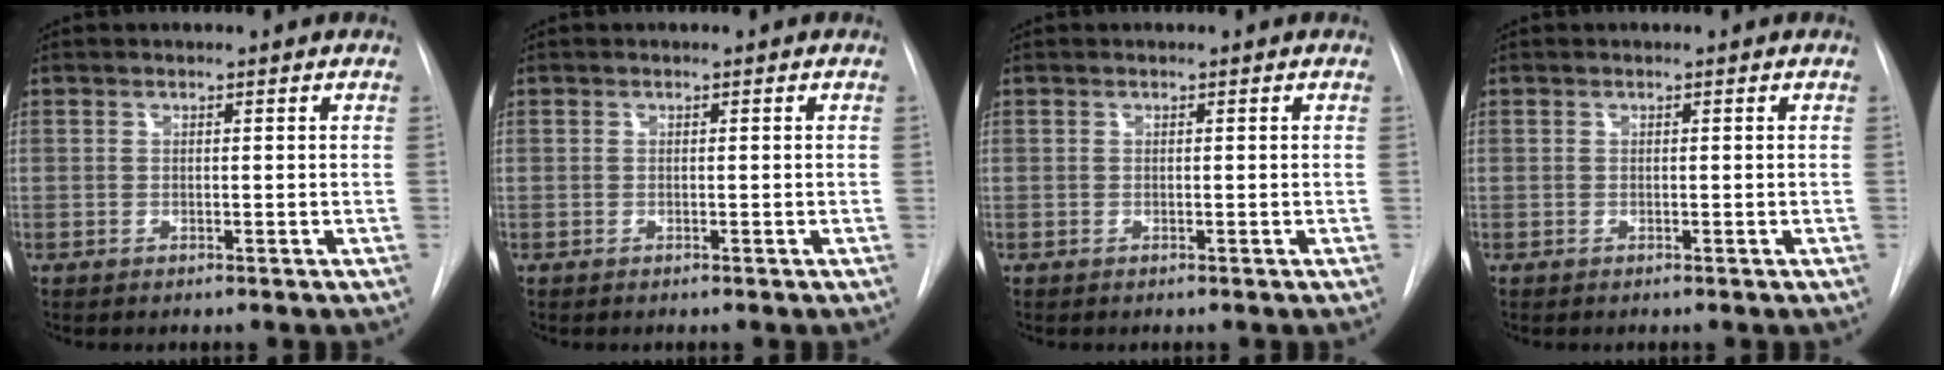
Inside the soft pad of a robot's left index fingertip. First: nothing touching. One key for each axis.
{"total": 0.0}
{"total": 0.0}
{"total": 0.0}